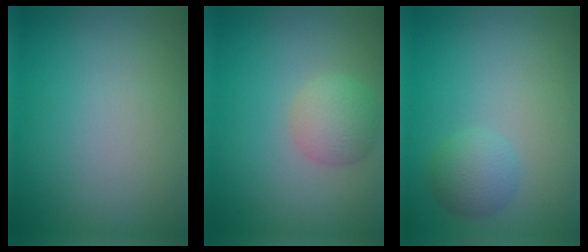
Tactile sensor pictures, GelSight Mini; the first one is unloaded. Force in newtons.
{"total": 2.8, "press": 2.8, "slide": 0.2}
{"total": 2.2, "press": 2.2, "slide": 0.1}